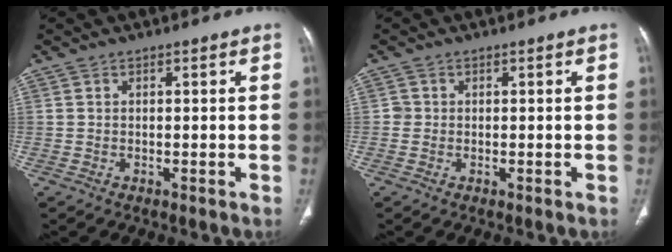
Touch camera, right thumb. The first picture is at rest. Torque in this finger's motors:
{"motor_torque": [0.25, 0.08, 0.38, 0.27, -0.05]}